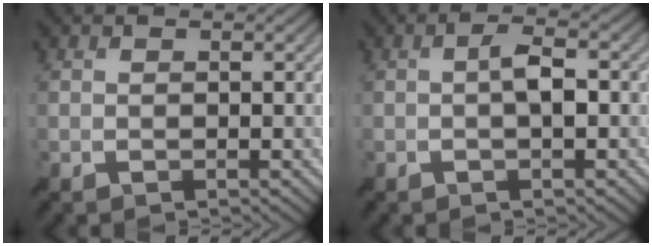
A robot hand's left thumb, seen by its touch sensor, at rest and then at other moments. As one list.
[{"total": 3.2, "force": [-0.2, 0.6, 3.1], "torque": [-0.059, 0.012, -0.010]}]